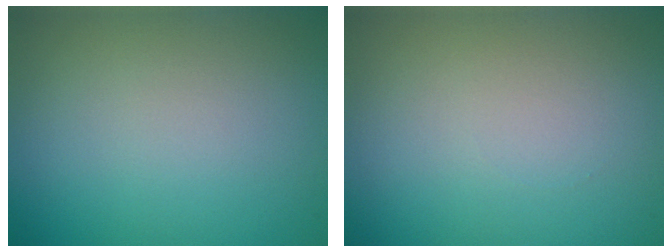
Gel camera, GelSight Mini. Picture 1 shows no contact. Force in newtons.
{"total": 0.0}